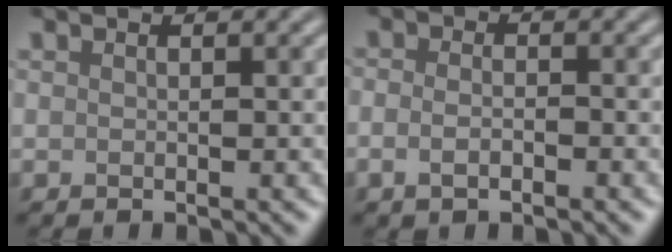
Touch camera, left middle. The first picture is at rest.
{"total": 2.0, "force": [-0.7, 1.2, 1.4], "torque": [-0.019, -0.001, -0.020]}